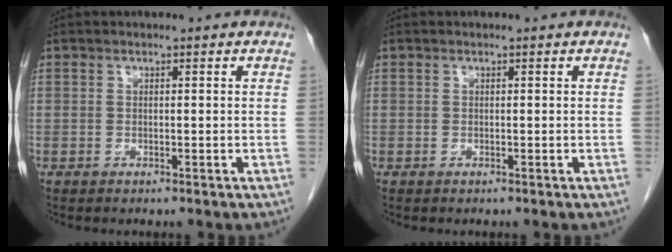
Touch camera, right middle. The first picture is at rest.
{"total": 0.0}